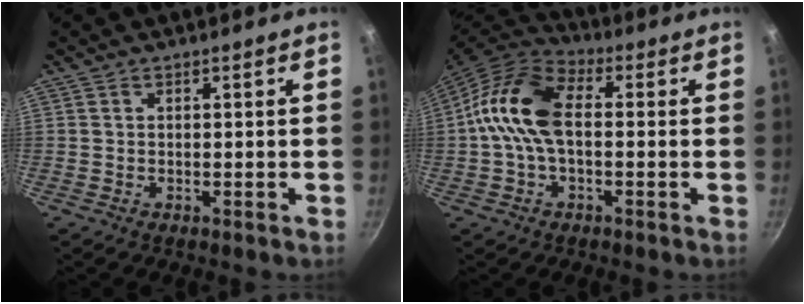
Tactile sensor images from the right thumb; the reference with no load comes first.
{"total": 13.5, "force": [0.2, 8.0, 10.9], "torque": [-0.191, 0.038, -0.018]}